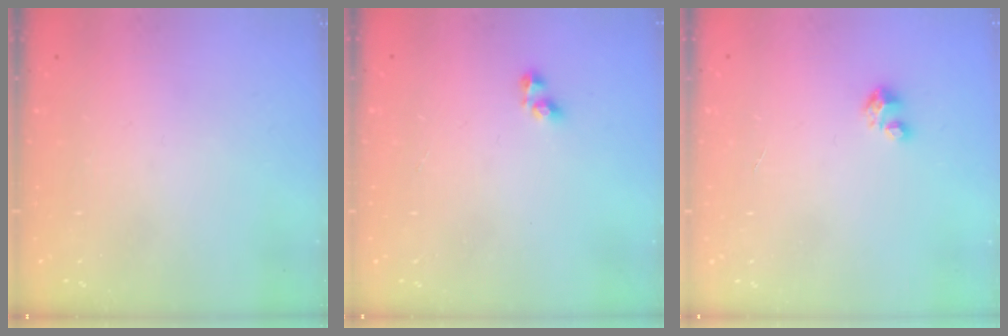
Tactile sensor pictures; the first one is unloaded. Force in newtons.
{"total": 2.5, "press": 2.5, "slide": 0.1}
{"total": 1.7, "press": 1.7, "slide": 0.1}